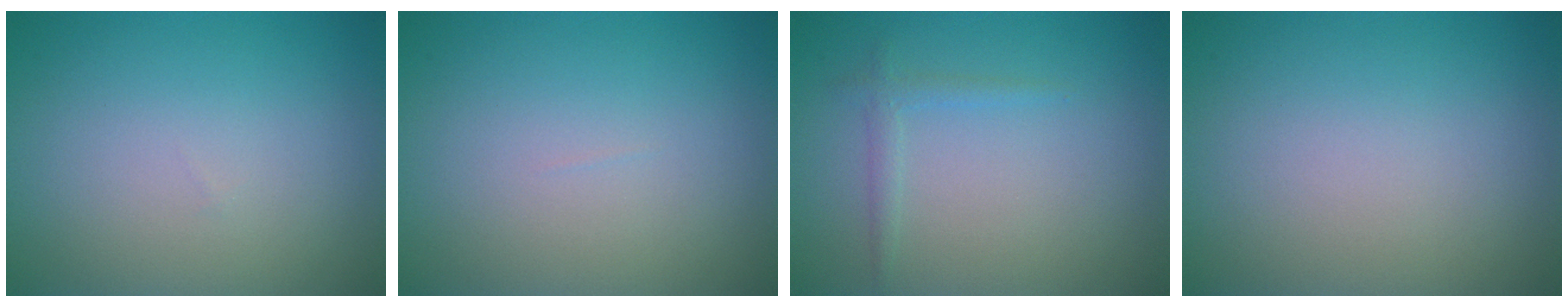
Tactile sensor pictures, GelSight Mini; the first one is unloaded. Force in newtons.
{"total": 0.0}
{"total": 1.1, "press": 1.1, "slide": 0.1}
{"total": 0.0}